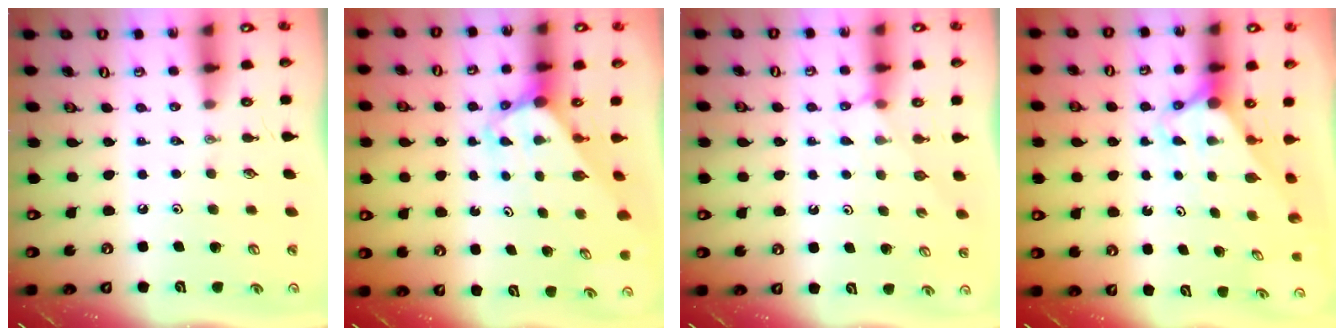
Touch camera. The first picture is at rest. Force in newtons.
{"total": 3.5, "press": 3.5, "slide": 0.1}
{"total": 3.3, "press": 3.3, "slide": 0.4}
{"total": 2.7, "press": 2.7, "slide": 0.0}